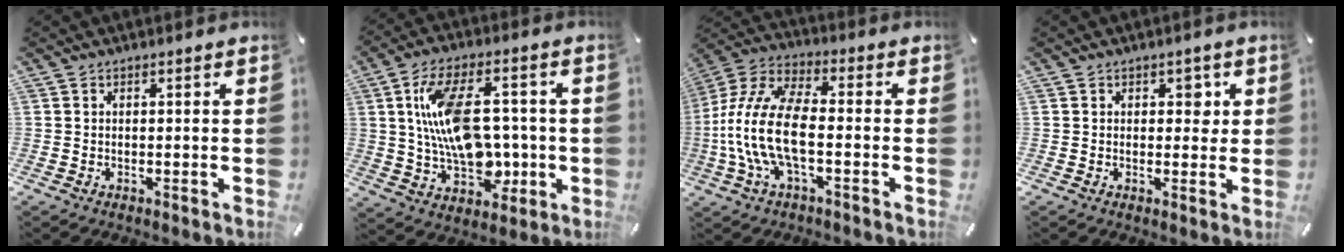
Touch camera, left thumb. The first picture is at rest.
{"total": 17.6, "force": [1.4, 11.2, 13.5], "torque": [-0.246, 0.014, 0.028]}
{"total": 15.7, "force": [-3.2, 7.7, 13.3], "torque": [-0.290, -0.002, -0.061]}
{"total": 3.3, "force": [1.0, 2.4, 2.1], "torque": [-0.004, -0.007, 0.005]}